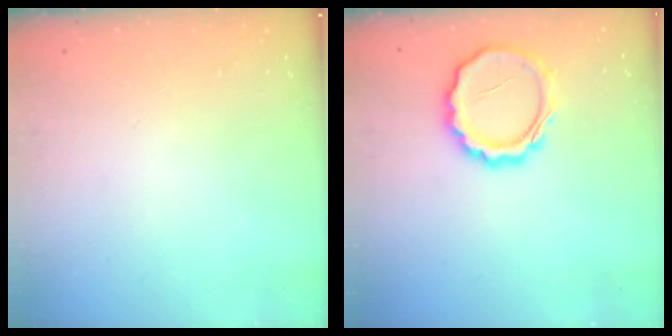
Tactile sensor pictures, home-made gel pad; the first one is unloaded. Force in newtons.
{"total": 10.6, "press": 10.6, "slide": 0.7}